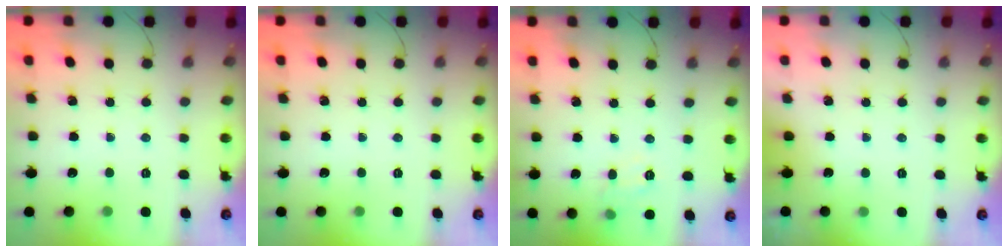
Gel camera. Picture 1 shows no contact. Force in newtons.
{"total": 0.0}
{"total": 7.8, "press": 7.8, "slide": 0.9}
{"total": 1.6, "press": 1.6, "slide": 0.2}